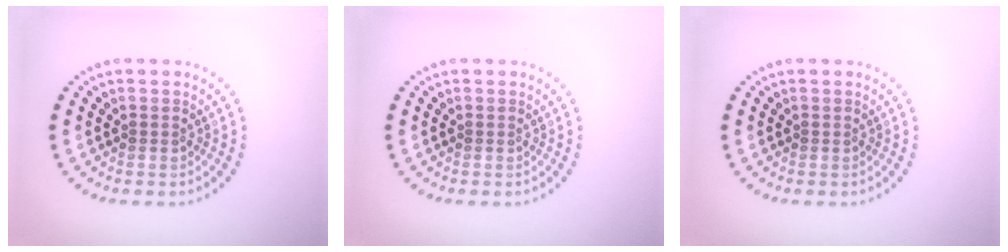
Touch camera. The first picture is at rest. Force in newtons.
{"total": 0.0}
{"total": 0.0}